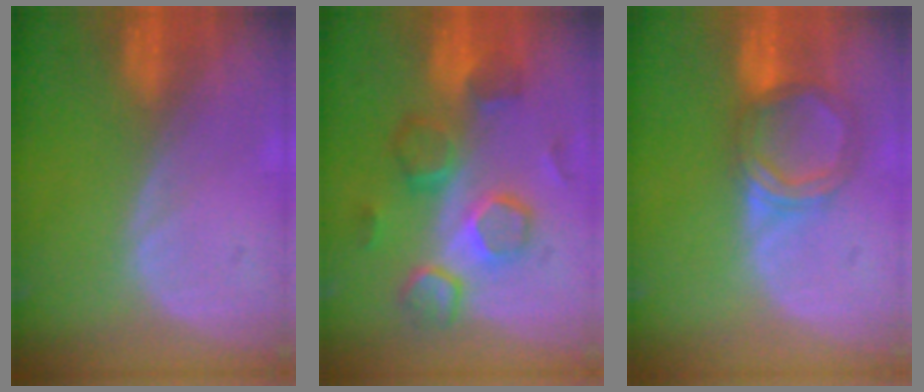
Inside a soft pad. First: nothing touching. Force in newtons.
{"total": 8.4, "press": 8.3, "slide": 1.3}
{"total": 5.5, "press": 5.2, "slide": 1.7}